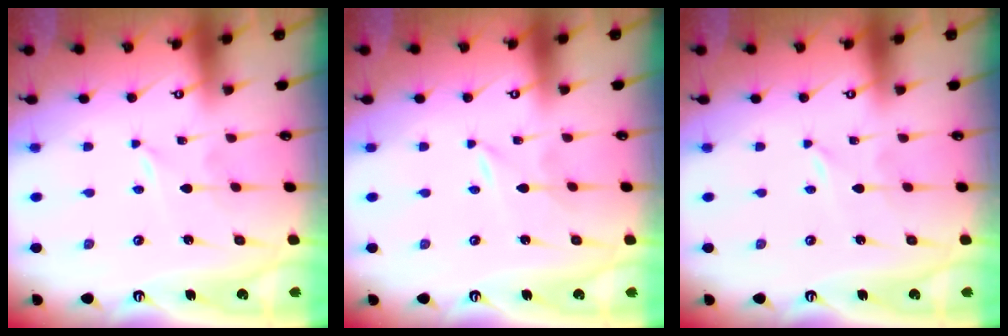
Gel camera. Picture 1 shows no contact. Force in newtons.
{"total": 0.0}
{"total": 0.0}